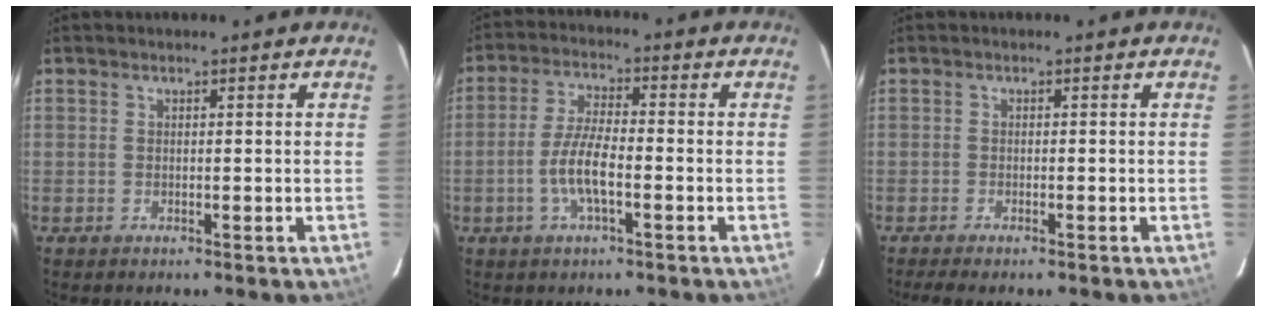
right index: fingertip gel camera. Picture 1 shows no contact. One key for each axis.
{"total": 7.0, "fx": -2.4, "fy": 1.8, "fz": 6.4, "tx": -0.131, "ty": 0.001, "tz": -0.047}
{"total": 2.7, "fx": -2.2, "fy": 0.2, "fz": 1.5, "tx": -0.037, "ty": -0.010, "tz": -0.040}